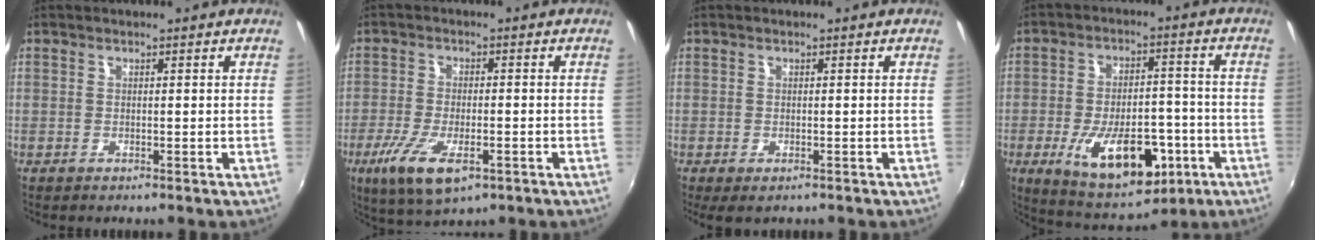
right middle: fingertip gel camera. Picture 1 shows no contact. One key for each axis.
{"total": 10.7, "fx": -5.2, "fy": 3.9, "fz": 8.4, "tx": -0.184, "ty": -0.036, "tz": -0.091}
{"total": 2.0, "fx": -1.1, "fy": 1.0, "fz": 1.4, "tx": -0.026, "ty": -0.010, "tz": -0.014}
{"total": 16.6, "fx": -6.4, "fy": 8.3, "fz": 12.9, "tx": -0.234, "ty": -0.012, "tz": -0.080}